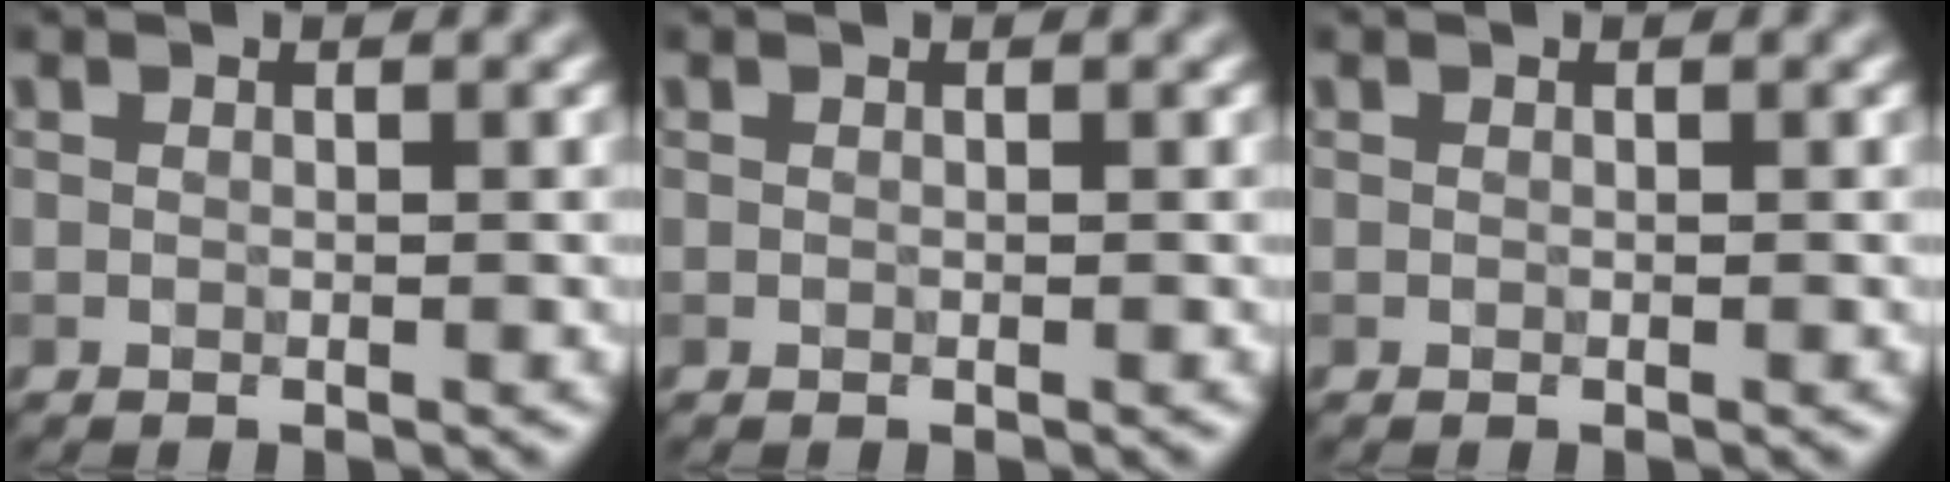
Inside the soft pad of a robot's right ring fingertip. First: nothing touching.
{"total": 0.0}
{"total": 0.0}